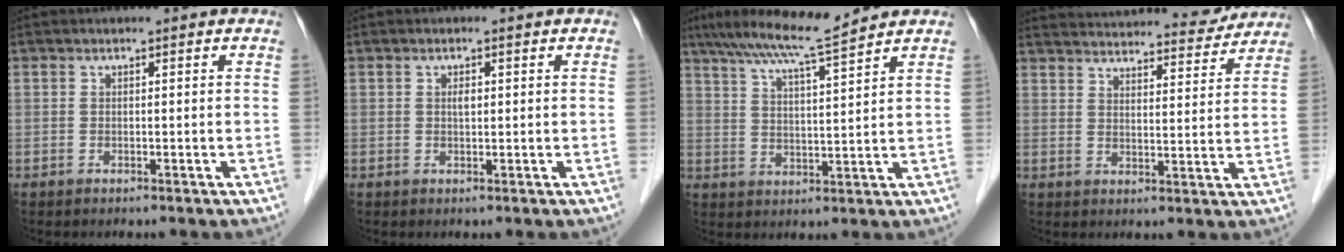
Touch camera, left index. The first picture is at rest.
{"total": 1.1, "force": [0.2, 0.5, 1.0], "torque": [-0.019, 0.000, 0.004]}
{"total": 8.9, "force": [7.8, -1.1, 4.2], "torque": [-0.078, 0.010, 0.133]}
{"total": 19.8, "force": [18.9, 3.1, 5.2], "torque": [-0.079, -0.005, 0.247]}